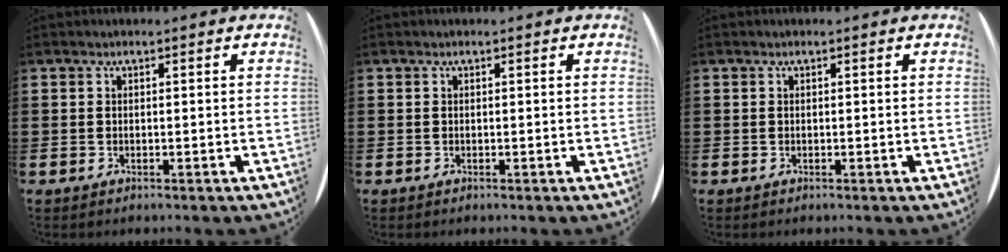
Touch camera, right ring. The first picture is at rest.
{"total": 0.0}
{"total": 0.0}